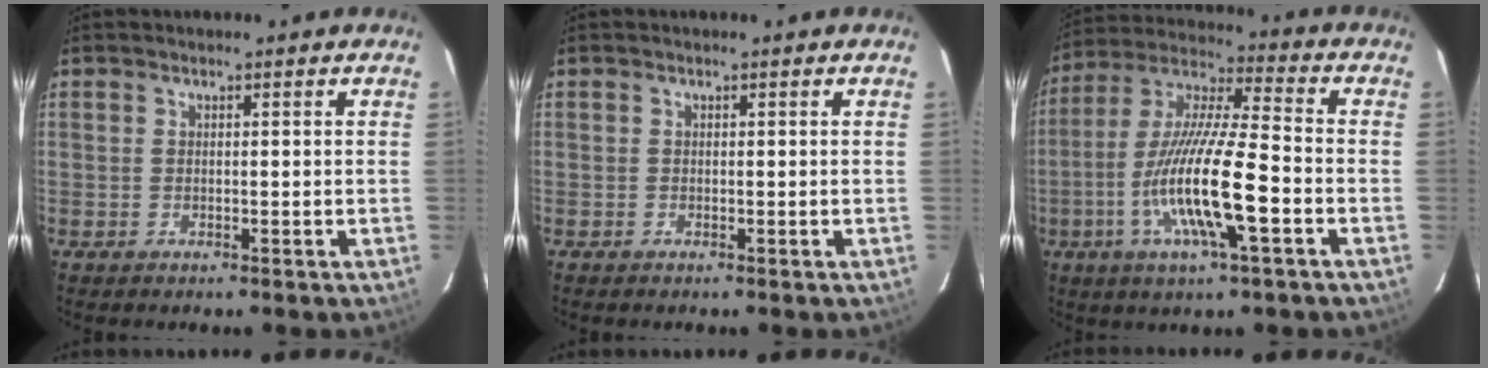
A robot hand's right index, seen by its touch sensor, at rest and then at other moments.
{"total": 0.0}
{"total": 16.7, "force": [-5.4, 2.0, 15.7], "torque": [-0.310, -0.010, -0.108]}